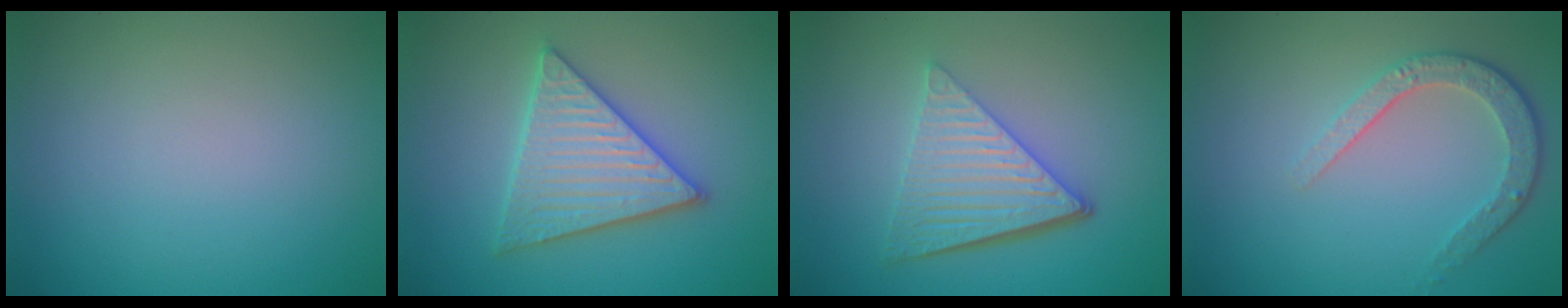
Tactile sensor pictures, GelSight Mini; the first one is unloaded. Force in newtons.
{"total": 5.6, "press": 5.6, "slide": 0.7}
{"total": 6.1, "press": 4.2, "slide": 4.5}
{"total": 3.5, "press": 2.8, "slide": 2.0}